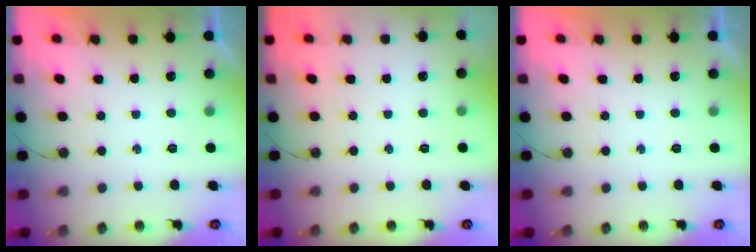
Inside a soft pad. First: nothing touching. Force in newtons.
{"total": 0.0}
{"total": 0.0}